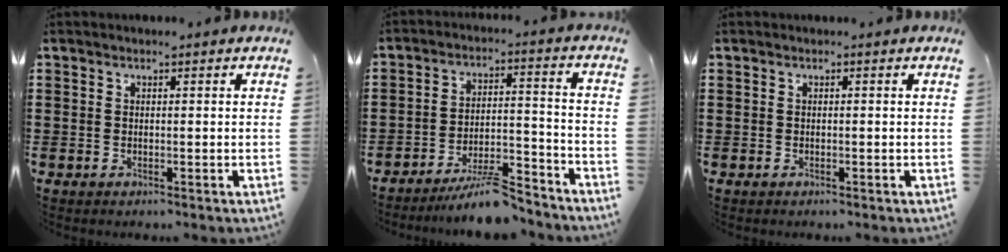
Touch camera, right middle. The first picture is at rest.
{"total": 7.6, "force": [-6.8, 0.8, 3.3], "torque": [-0.059, 0.004, -0.129]}
{"total": 0.0}